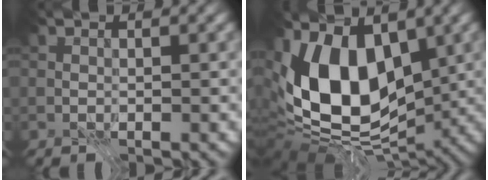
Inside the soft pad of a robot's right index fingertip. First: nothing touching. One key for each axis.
{"total": 12.7, "fx": 0.5, "fy": 7.9, "fz": 9.9, "tx": -0.179, "ty": -0.013, "tz": -0.007}